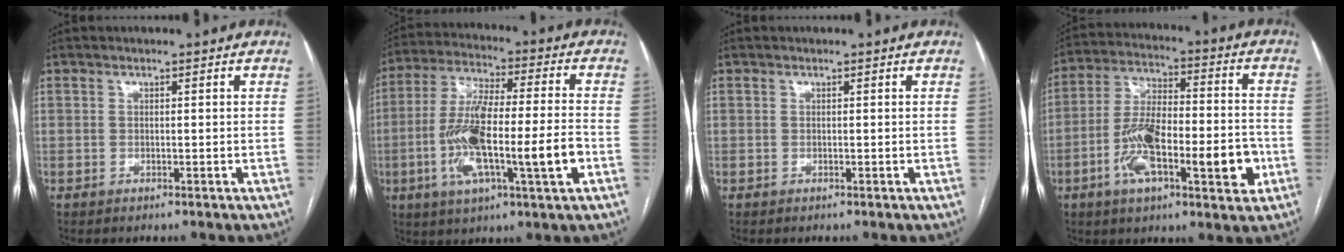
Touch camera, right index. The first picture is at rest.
{"total": 16.6, "force": [-4.1, 2.1, 15.9], "torque": [-0.305, 0.001, -0.070]}
{"total": 0.0}
{"total": 16.6, "force": [-5.1, 4.8, 15.1], "torque": [-0.262, 0.017, -0.082]}